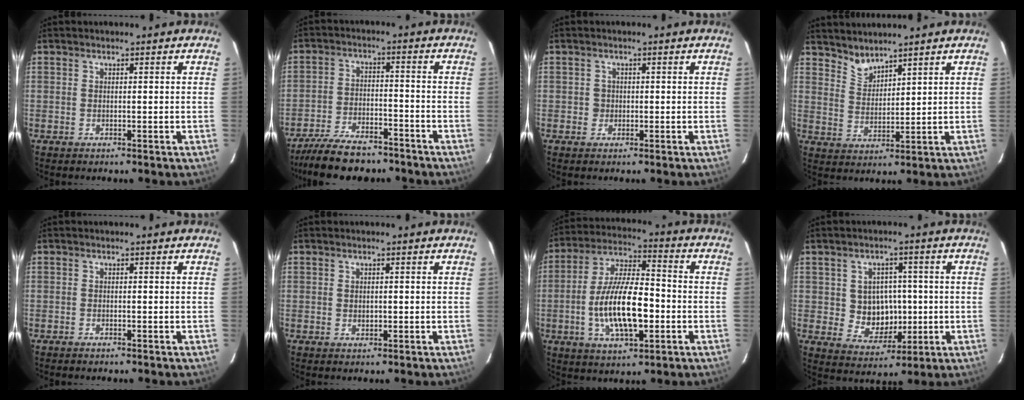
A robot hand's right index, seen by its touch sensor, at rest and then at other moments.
{"total": 14.2, "force": [-11.8, 4.9, 6.1], "torque": [-0.143, -0.006, -0.190]}
{"total": 1.5, "force": [-0.2, 1.5, 0.1], "torque": [0.002, 0.003, -0.002]}
{"total": 4.4, "force": [4.2, 1.0, 1.1], "torque": [-0.019, -0.002, 0.082]}
{"total": 0.7, "force": [-0.6, 0.2, 0.2], "torque": [-0.005, -0.001, -0.013]}
{"total": 1.3, "force": [0.0, 1.1, 0.8], "torque": [-0.011, 0.003, 0.000]}
{"total": 15.9, "force": [-3.4, 6.0, 14.4], "torque": [-0.279, 0.002, -0.060]}
{"total": 8.1, "force": [-0.1, 7.3, 3.4], "torque": [-0.070, 0.010, 0.015]}